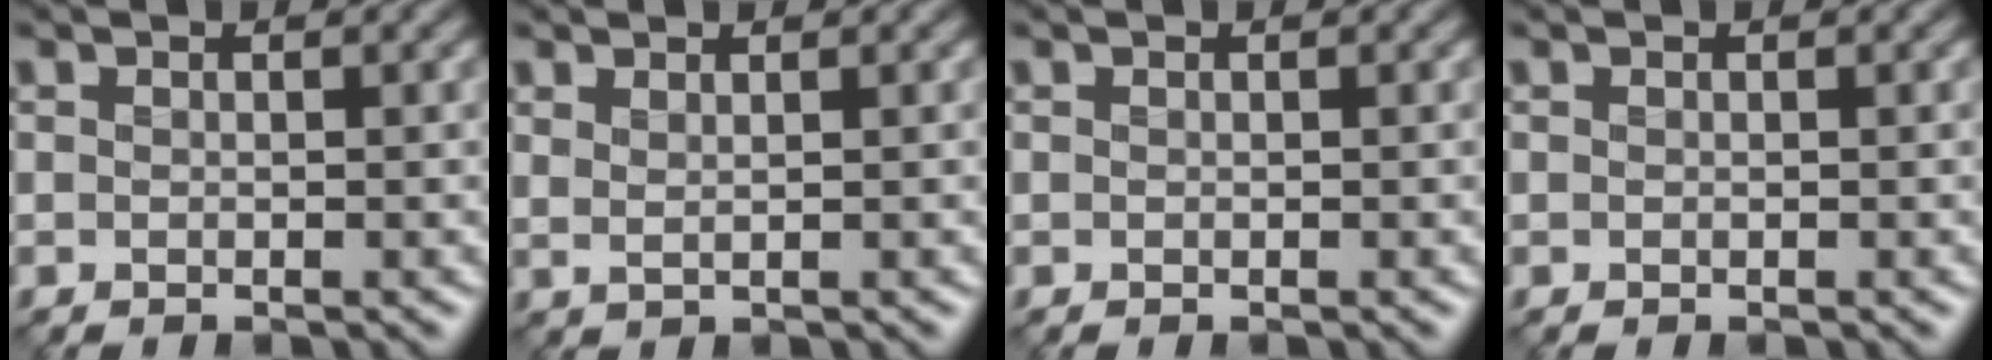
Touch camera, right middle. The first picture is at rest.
{"total": 0.9, "force": [0.8, 0.1, 0.4], "torque": [-0.007, -0.004, 0.011]}
{"total": 0.0}
{"total": 0.0}